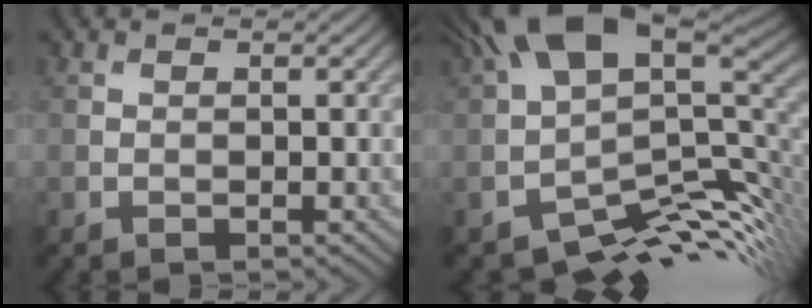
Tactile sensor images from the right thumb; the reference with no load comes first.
{"total": 11.7, "force": [-0.1, 6.1, 10.0], "torque": [-0.162, -0.010, 0.024]}